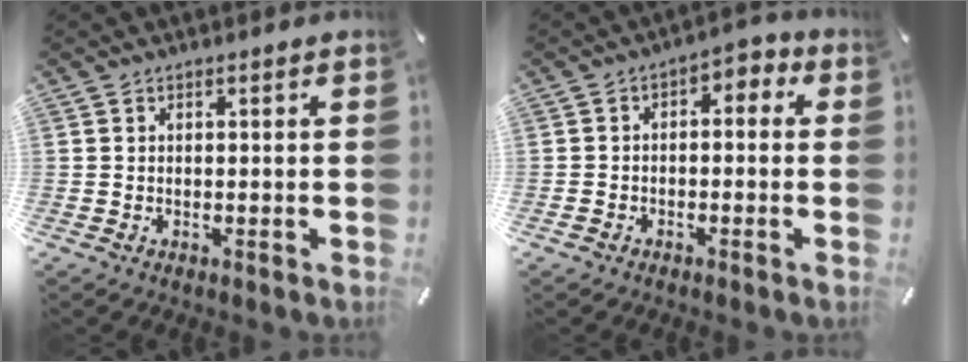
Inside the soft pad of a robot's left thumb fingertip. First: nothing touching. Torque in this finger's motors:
{"motor_torque": [0.18, 0.72, 0.02, -0.02, 0.09]}